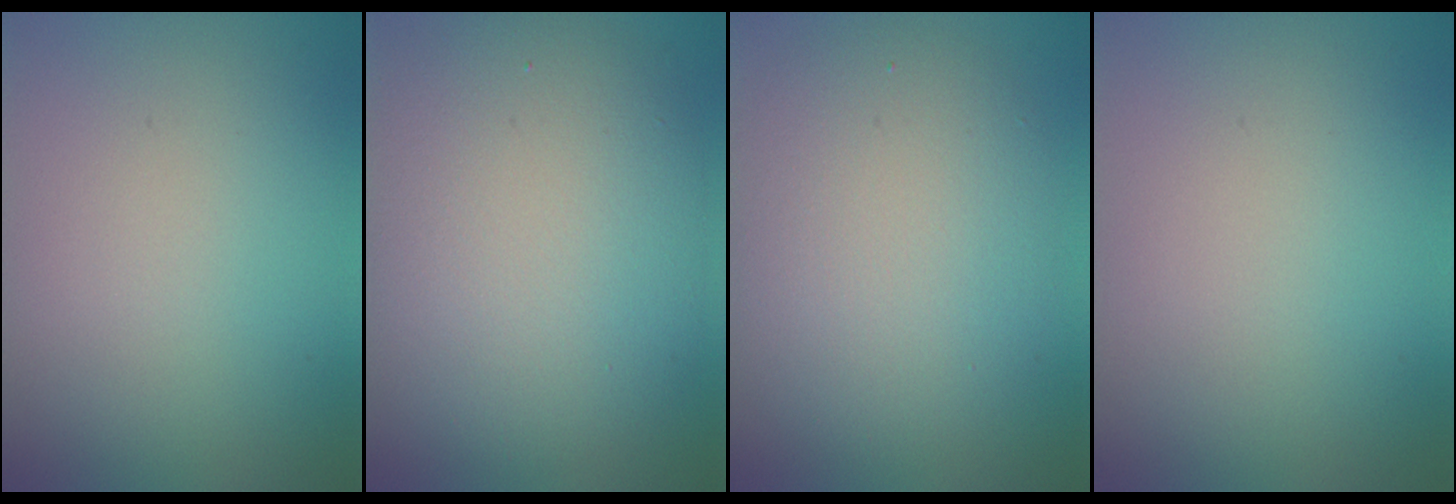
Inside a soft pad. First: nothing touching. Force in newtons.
{"total": 10.4, "press": 10.4, "slide": 0.6}
{"total": 6.7, "press": 6.7, "slide": 0.3}
{"total": 0.0}